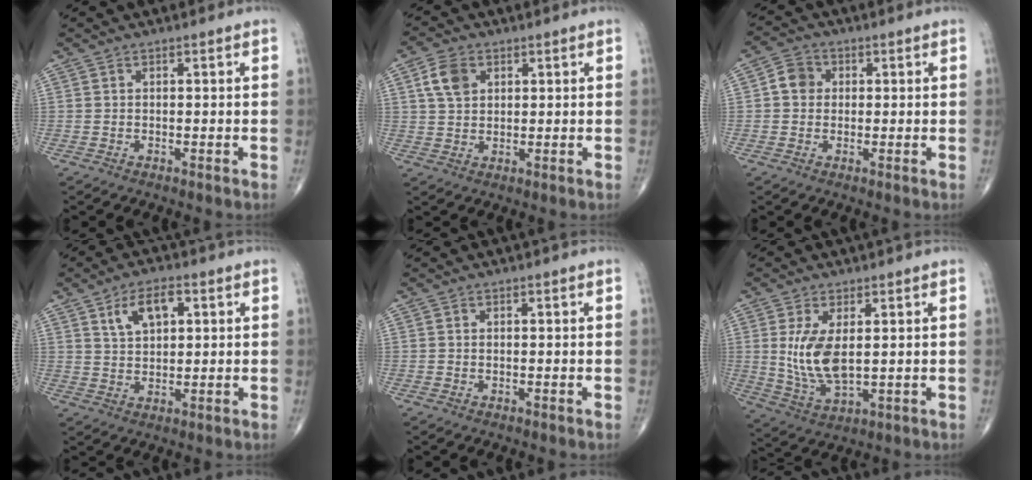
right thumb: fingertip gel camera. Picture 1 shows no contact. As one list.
[{"total": 5.7, "force": [2.0, 4.0, 3.5], "torque": [-0.058, -0.001, 0.037]}, {"total": 4.3, "force": [0.4, 3.8, 1.9], "torque": [-0.020, 0.009, -0.002]}, {"total": 7.0, "force": [2.9, 3.7, 5.2], "torque": [-0.081, -0.004, 0.053]}, {"total": 0.0}, {"total": 9.5, "force": [1.4, 4.4, 8.3], "torque": [-0.166, -0.017, 0.040]}]